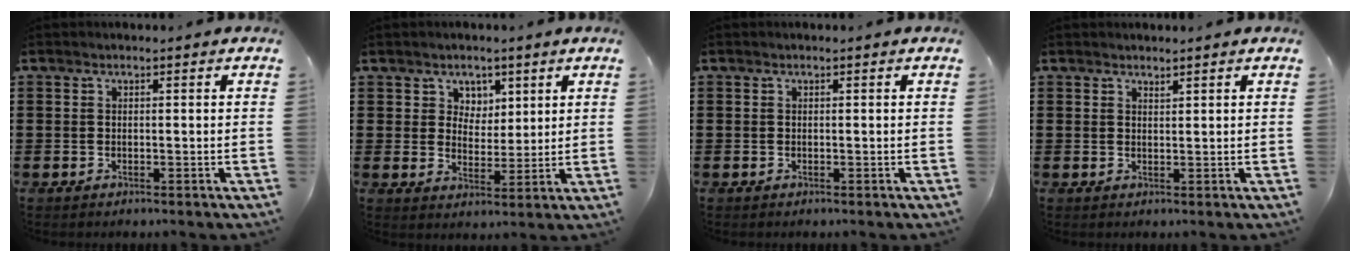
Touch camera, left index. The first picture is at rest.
{"total": 3.7, "force": [2.4, 2.8, 0.1], "torque": [-0.013, 0.004, 0.042]}
{"total": 0.0}
{"total": 1.2, "force": [1.2, 0.1, 0.2], "torque": [-0.005, -0.002, 0.023]}